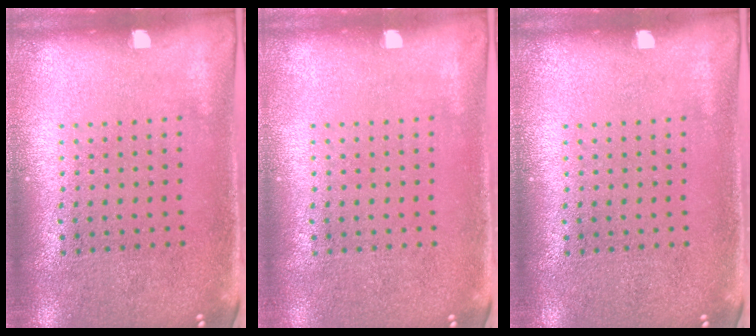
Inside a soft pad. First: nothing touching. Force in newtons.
{"total": 0.0}
{"total": 0.0}